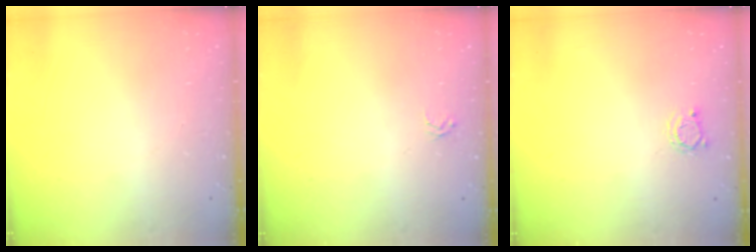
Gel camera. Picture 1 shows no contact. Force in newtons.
{"total": 1.9, "press": 1.9, "slide": 0.2}
{"total": 2.6, "press": 2.6, "slide": 0.4}